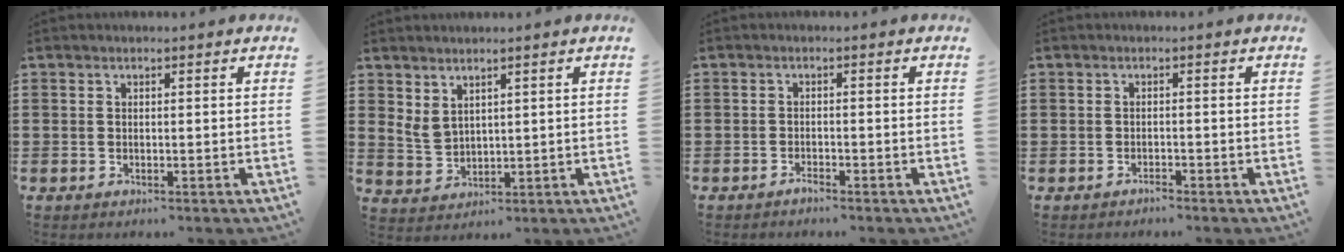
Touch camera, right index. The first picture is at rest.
{"total": 3.1, "force": [2.3, 1.6, 1.2], "torque": [-0.032, 0.002, 0.045]}
{"total": 0.9, "force": [-0.9, 0.0, 0.2], "torque": [-0.008, -0.003, -0.018]}
{"total": 1.0, "force": [-1.0, 0.2, 0.1], "torque": [-0.004, 0.002, -0.021]}